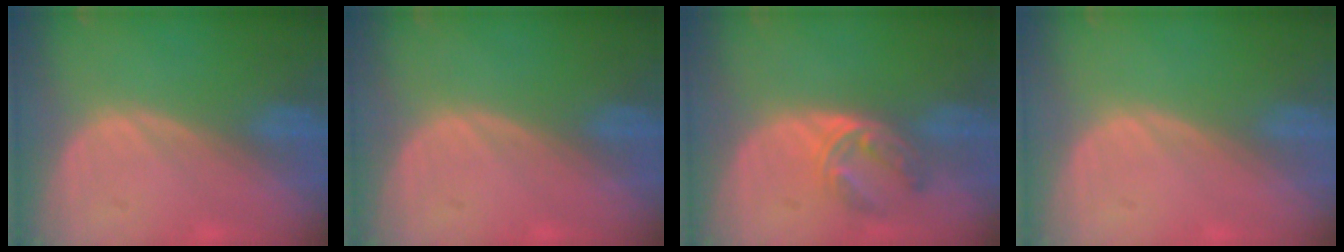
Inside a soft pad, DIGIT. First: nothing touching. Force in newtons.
{"total": 0.0}
{"total": 5.7, "press": 4.7, "slide": 3.3}
{"total": 0.0}